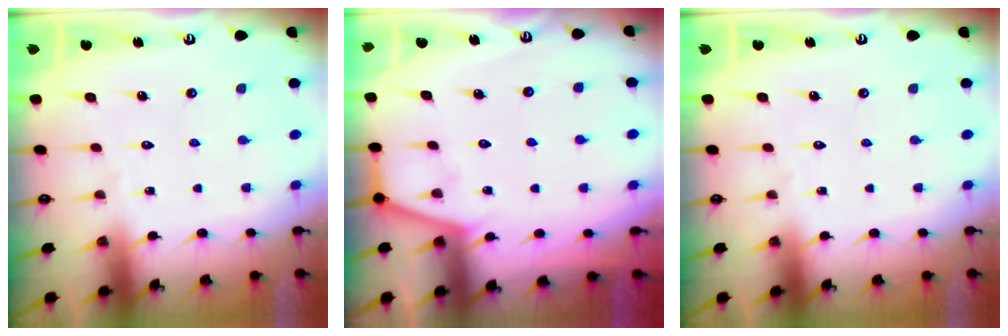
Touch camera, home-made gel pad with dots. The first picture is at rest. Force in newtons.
{"total": 5.8, "press": 5.8, "slide": 0.3}
{"total": 0.0}